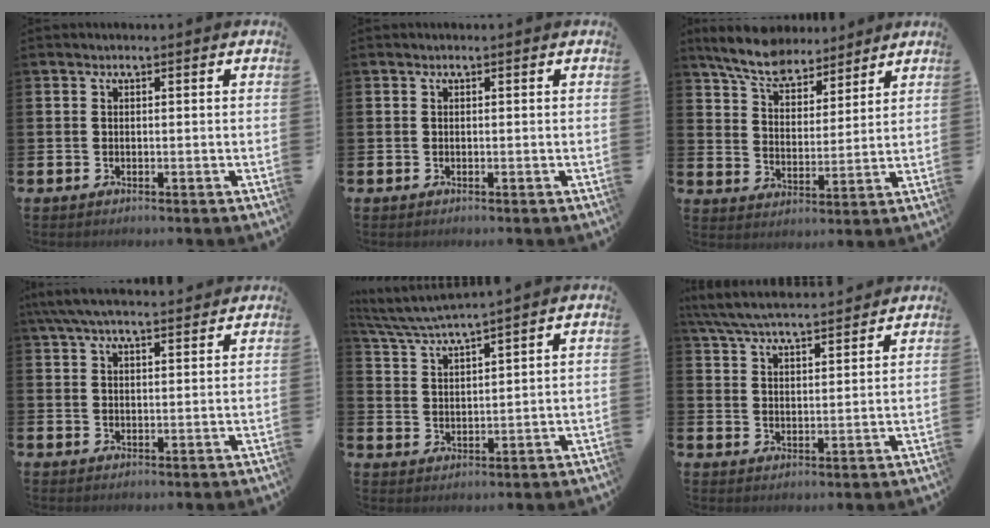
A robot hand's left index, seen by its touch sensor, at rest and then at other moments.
{"total": 0.0}
{"total": 7.4, "force": [6.9, 2.1, 1.7], "torque": [-0.054, -0.035, 0.122]}
{"total": 5.4, "force": [4.8, 1.1, 2.1], "torque": [-0.047, -0.015, 0.088]}
{"total": 4.4, "force": [4.3, -0.6, 1.0], "torque": [-0.039, -0.027, 0.074]}
{"total": 6.4, "force": [6.2, 0.5, 1.5], "torque": [-0.049, -0.034, 0.111]}